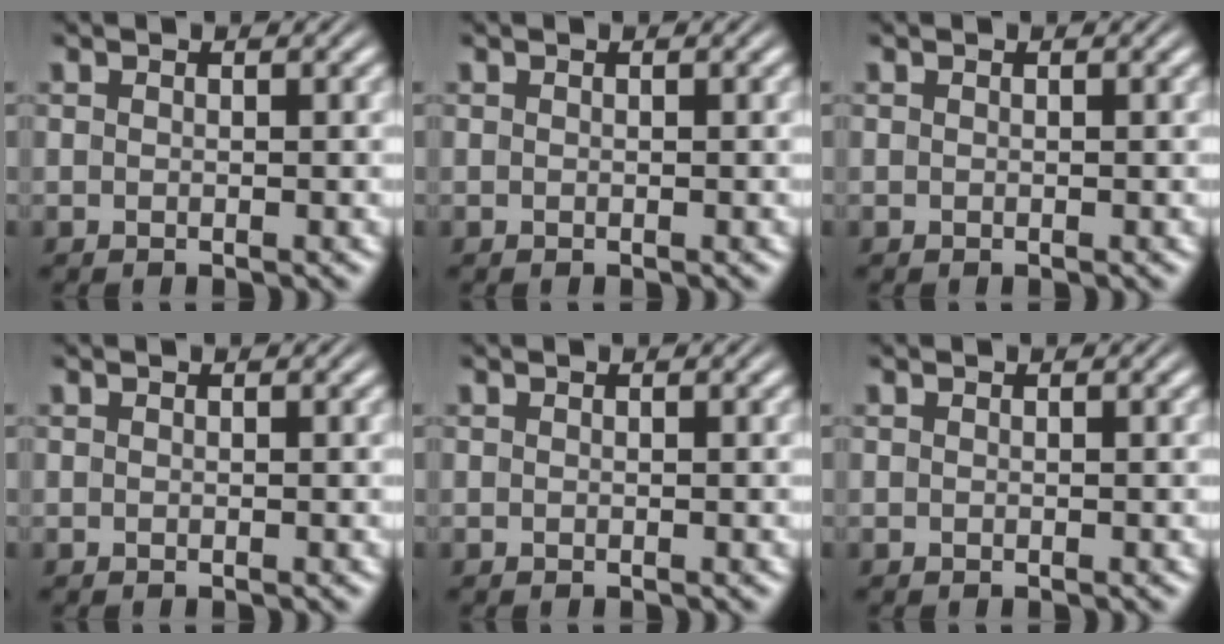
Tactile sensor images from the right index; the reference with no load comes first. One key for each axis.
{"total": 0.0}
{"total": 0.0}
{"total": 0.0}
{"total": 0.0}
{"total": 0.0}